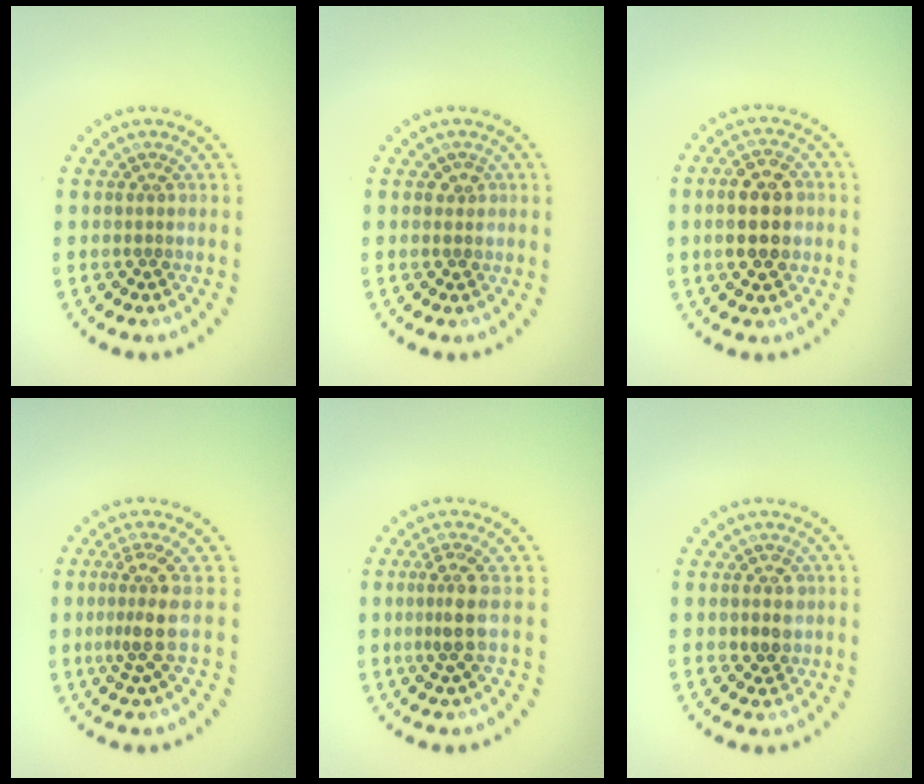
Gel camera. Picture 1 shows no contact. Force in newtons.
{"total": 0.9, "press": 0.8, "slide": 0.3}
{"total": 5.1, "press": 5.0, "slide": 0.2}
{"total": 2.9, "press": 2.1, "slide": 2.0}
{"total": 2.5, "press": 2.0, "slide": 1.6}
{"total": 1.8, "press": 1.7, "slide": 0.5}